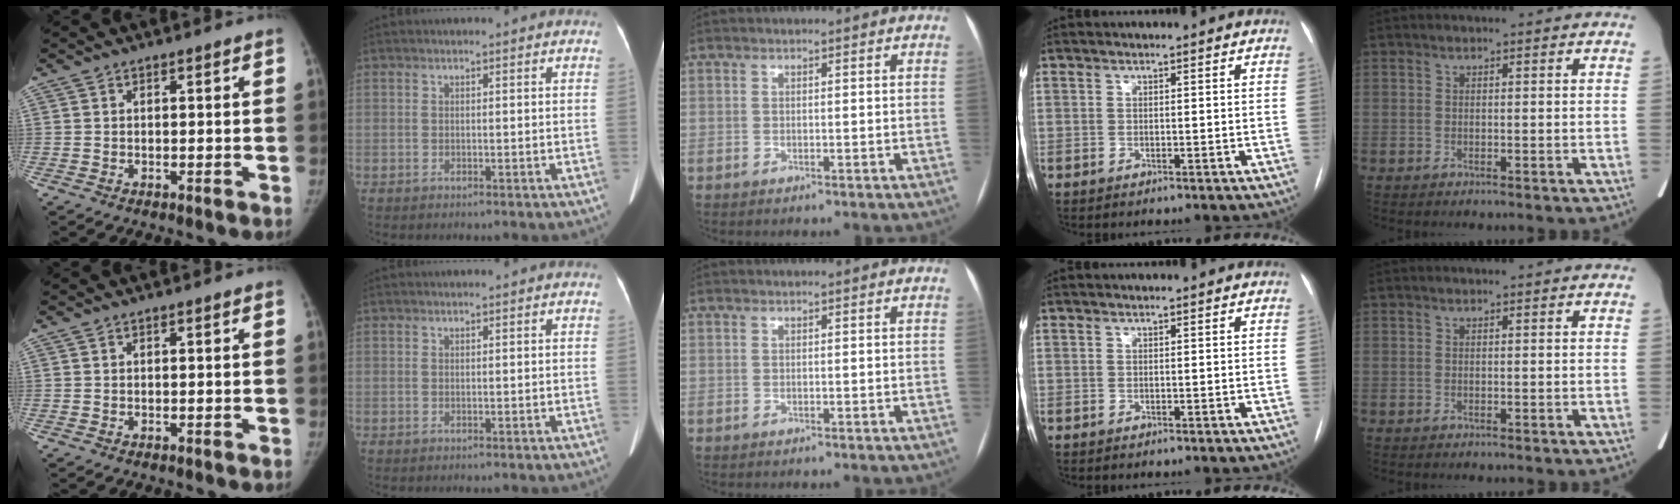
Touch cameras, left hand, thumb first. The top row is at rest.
{}